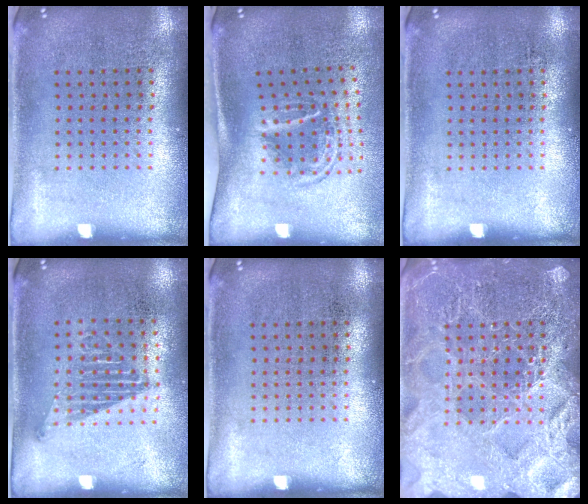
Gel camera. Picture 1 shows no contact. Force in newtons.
{"total": 1.7, "press": 1.1, "slide": 1.3}
{"total": 0.0}
{"total": 1.1, "press": 1.0, "slide": 0.6}
{"total": 0.0}
{"total": 6.3, "press": 6.3, "slide": 0.9}